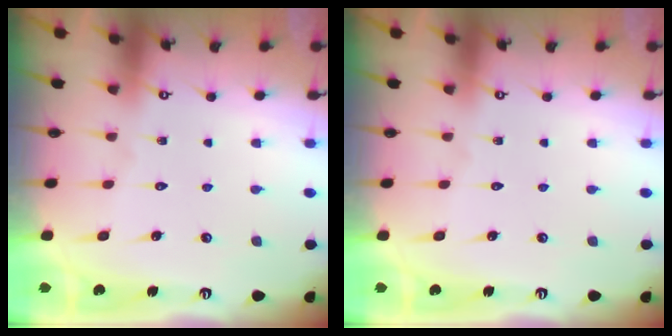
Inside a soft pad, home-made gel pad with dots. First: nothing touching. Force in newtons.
{"total": 0.0}